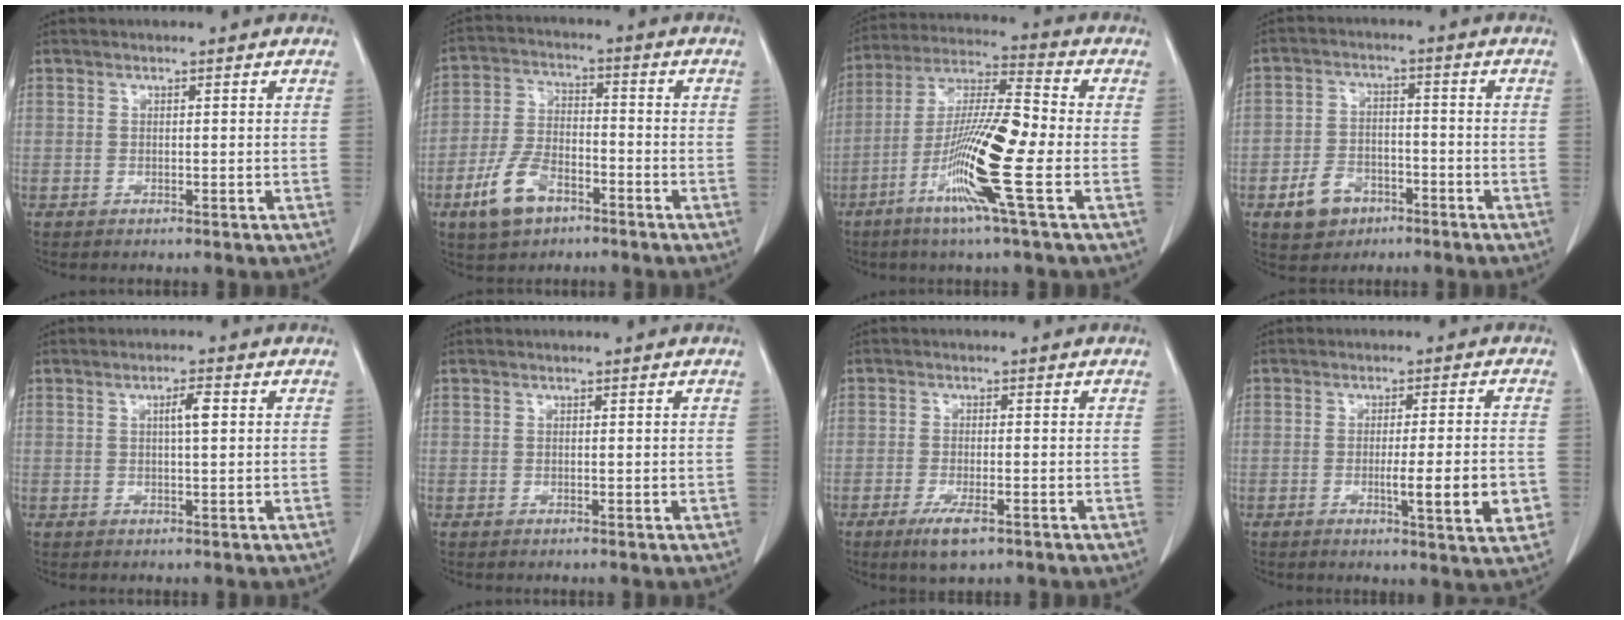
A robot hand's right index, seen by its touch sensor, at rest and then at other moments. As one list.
[{"total": 9.0, "force": [-5.1, 4.5, 5.9], "torque": [-0.134, 0.004, -0.093]}, {"total": 15.4, "force": [-5.0, -0.4, 14.5], "torque": [-0.283, -0.016, -0.103]}, {"total": 6.5, "force": [-3.6, 4.7, 2.8], "torque": [-0.057, 0.011, -0.052]}, {"total": 2.6, "force": [0.6, 0.2, 2.5], "torque": [-0.044, 0.003, 0.010]}, {"total": 0.0}, {"total": 4.7, "force": [-2.7, 1.1, 3.6], "torque": [-0.070, -0.009, -0.041]}, {"total": 8.6, "force": [-2.1, 0.5, 8.3], "torque": [-0.107, -0.012, -0.028]}]